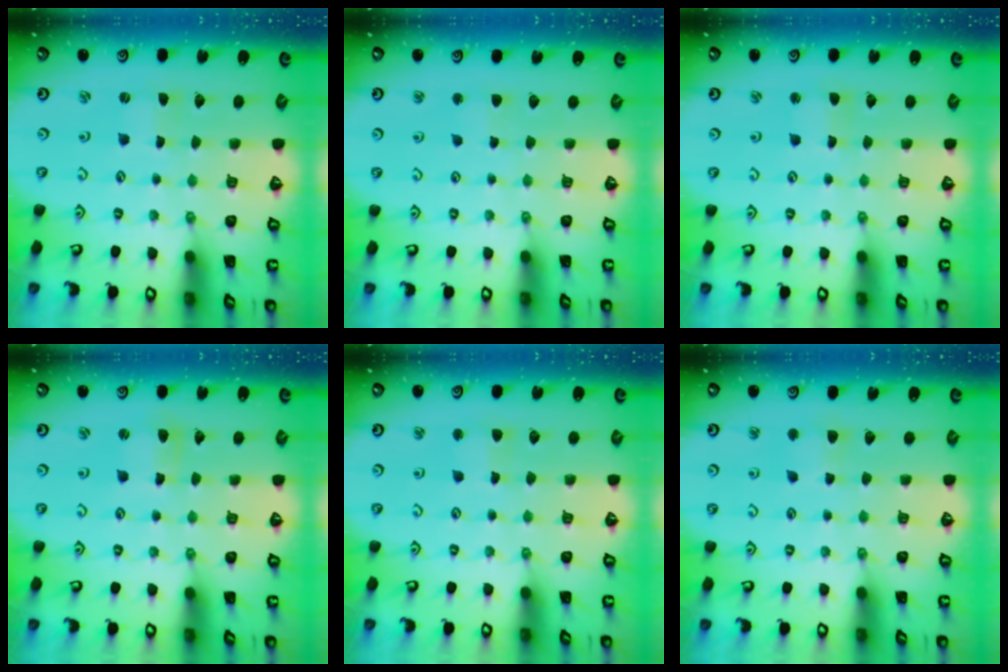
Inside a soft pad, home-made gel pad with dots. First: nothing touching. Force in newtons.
{"total": 2.7, "press": 2.6, "slide": 0.4}
{"total": 1.1, "press": 1.0, "slide": 0.2}
{"total": 2.4, "press": 2.4, "slide": 0.2}
{"total": 2.5, "press": 2.4, "slide": 0.4}
{"total": 3.6, "press": 3.5, "slide": 0.9}